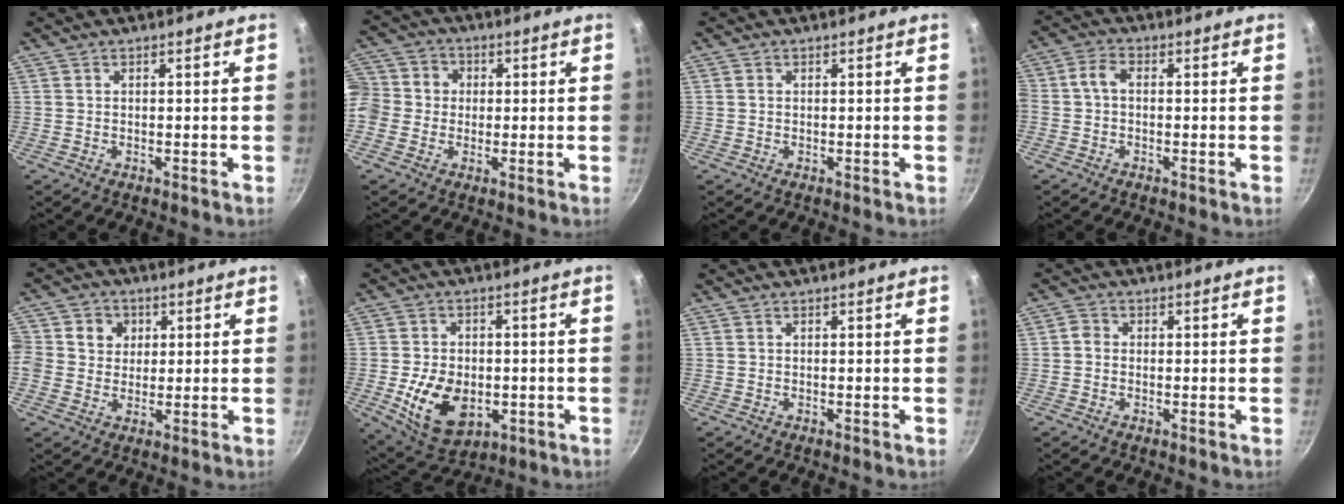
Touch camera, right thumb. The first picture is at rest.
{"total": 12.0, "force": [0.1, 10.9, 5.1], "torque": [-0.105, 0.031, -0.015]}
{"total": 0.6, "force": [0.1, 0.5, 0.3], "torque": [-0.005, 0.003, 0.000]}
{"total": 3.6, "force": [-0.3, 2.4, 2.7], "torque": [-0.059, 0.018, -0.018]}
{"total": 9.5, "force": [1.7, 8.8, 3.2], "torque": [-0.048, 0.013, 0.013]}
{"total": 13.4, "force": [-2.9, 9.1, 9.3], "torque": [-0.143, -0.002, -0.033]}
{"total": 0.0}
{"total": 1.8, "force": [-0.2, 1.6, 0.8], "torque": [-0.014, 0.009, -0.010]}